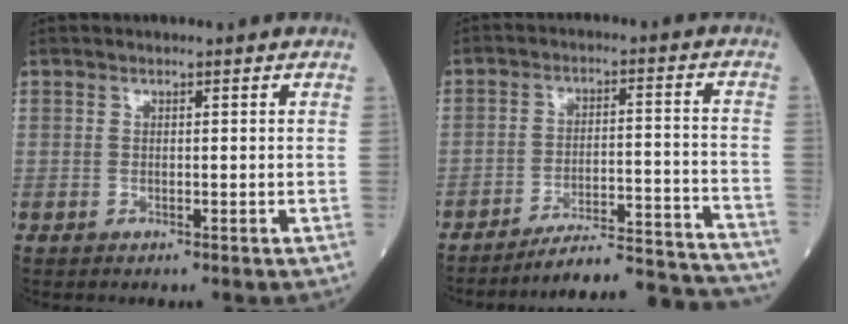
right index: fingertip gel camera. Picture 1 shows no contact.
{"total": 18.2, "force": [-17.8, -0.2, 3.4], "torque": [-0.026, 0.012, -0.244]}